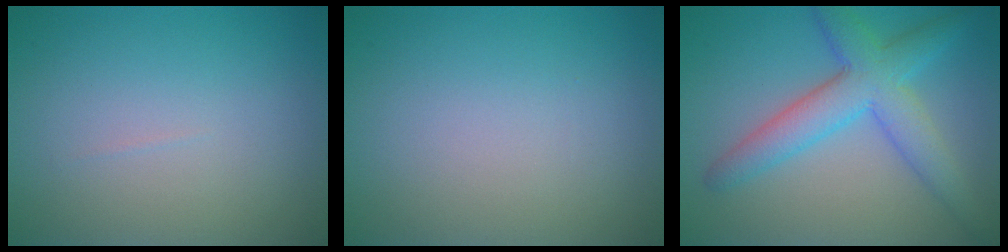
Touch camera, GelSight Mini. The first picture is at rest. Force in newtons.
{"total": 0.0}
{"total": 5.7, "press": 5.7, "slide": 0.2}